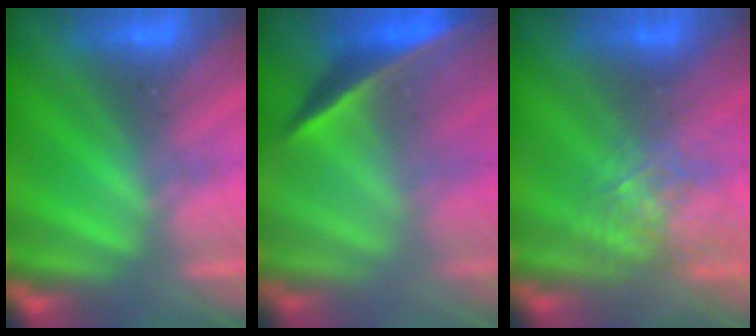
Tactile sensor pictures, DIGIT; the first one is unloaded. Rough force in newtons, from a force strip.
{"total": 1.8}
{"total": 2.7}